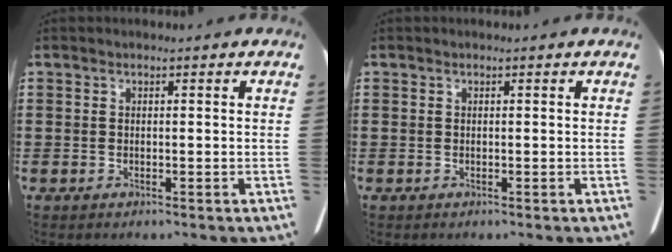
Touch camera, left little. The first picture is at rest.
{"total": 0.0}